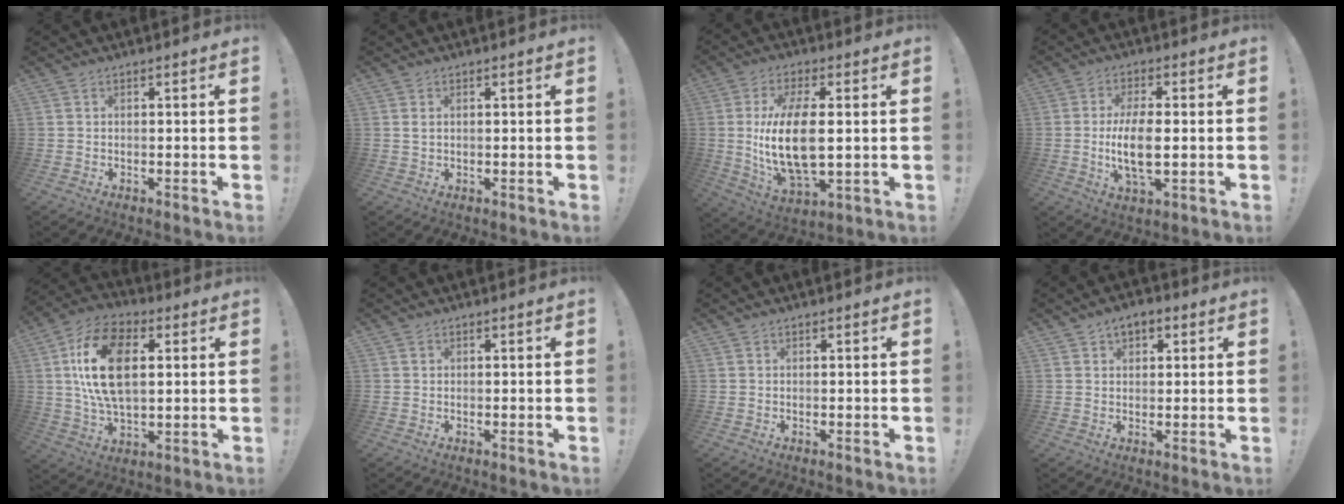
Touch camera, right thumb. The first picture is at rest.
{"total": 1.4, "force": [0.6, 0.7, 1.0], "torque": [-0.020, 0.002, 0.011]}
{"total": 16.9, "force": [0.8, 7.8, 15.0], "torque": [-0.297, -0.014, 0.012]}
{"total": 10.6, "force": [-0.7, 4.2, 9.7], "torque": [-0.195, -0.012, -0.017]}
{"total": 19.3, "force": [4.0, 11.1, 15.3], "torque": [-0.282, 0.004, 0.065]}
{"total": 0.7, "force": [0.3, 0.6, 0.1], "torque": [0.007, 0.000, 0.005]}
{"total": 0.0}
{"total": 4.3, "force": [2.0, 3.0, 2.2], "torque": [-0.030, -0.001, 0.035]}